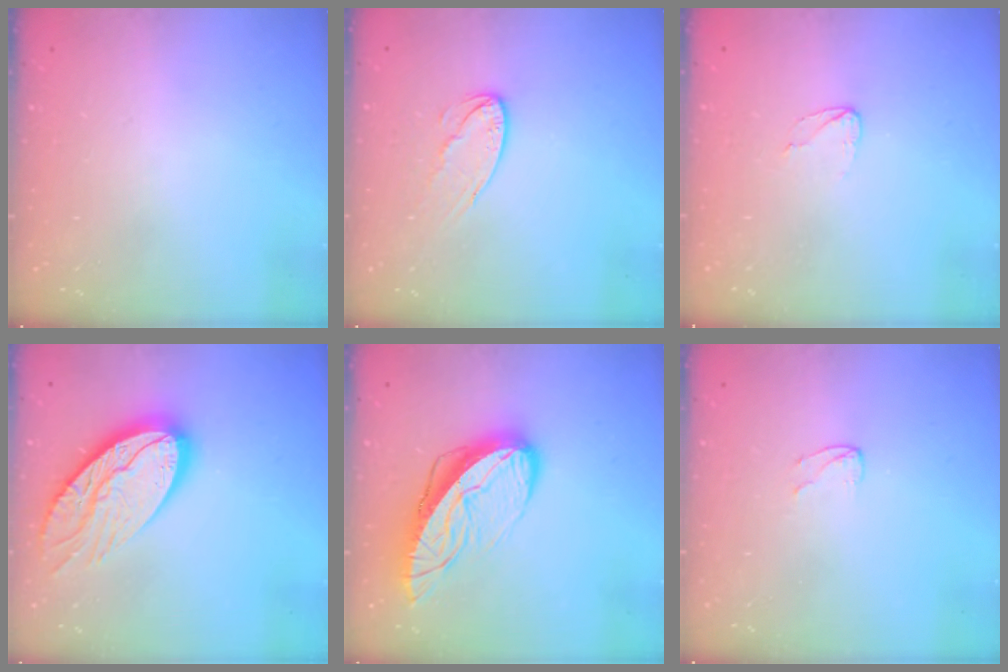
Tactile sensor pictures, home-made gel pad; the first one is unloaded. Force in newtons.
{"total": 8.4, "press": 8.4, "slide": 0.4}
{"total": 3.4, "press": 3.4, "slide": 0.3}
{"total": 18.3, "press": 18.3, "slide": 1.5}
{"total": 11.6, "press": 11.5, "slide": 1.4}
{"total": 3.0, "press": 3.0, "slide": 0.3}